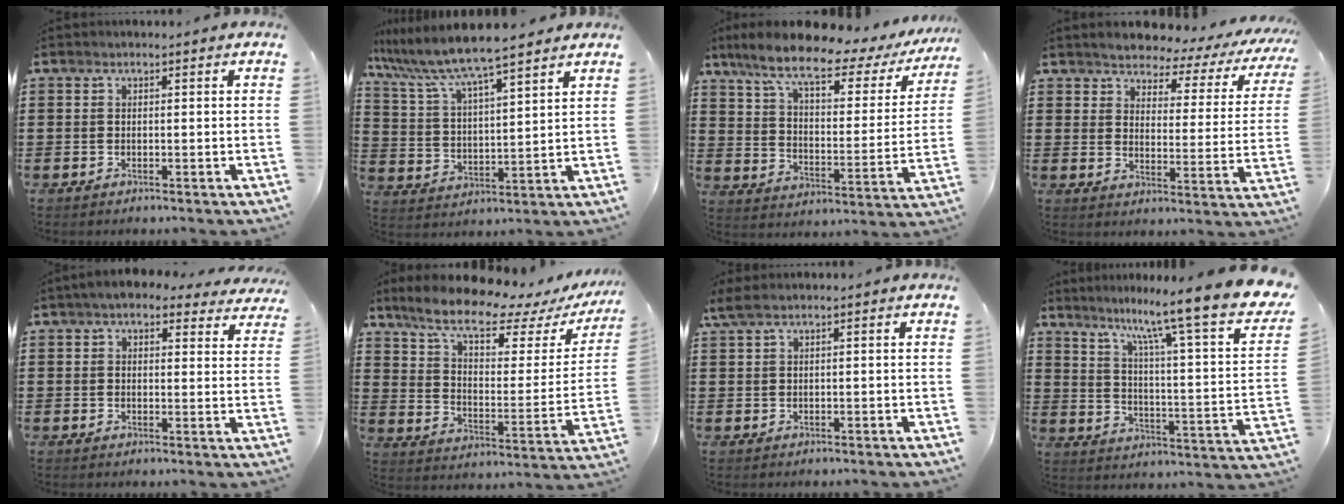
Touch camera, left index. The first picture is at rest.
{"total": 7.8, "force": [6.9, 0.0, 3.6], "torque": [-0.099, -0.035, 0.115]}
{"total": 10.3, "force": [7.6, 2.0, 6.7], "torque": [-0.150, -0.038, 0.124]}
{"total": 3.8, "force": [3.7, 0.6, 0.6], "torque": [-0.030, -0.034, 0.055]}
{"total": 4.4, "force": [3.7, 1.7, 1.8], "torque": [-0.040, -0.004, 0.066]}
{"total": 10.9, "force": [8.7, 2.3, 6.1], "torque": [-0.137, -0.049, 0.148]}
{"total": 1.6, "force": [0.8, 0.3, 1.4], "torque": [-0.036, -0.001, 0.013]}
{"total": 11.4, "force": [9.3, -0.6, 6.6], "torque": [-0.137, -0.081, 0.141]}